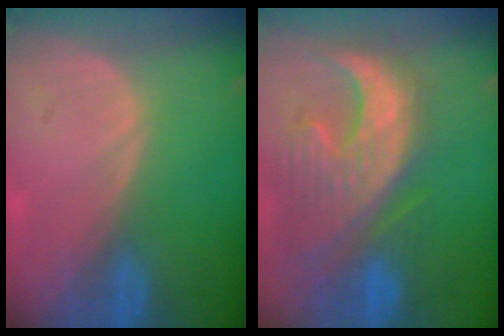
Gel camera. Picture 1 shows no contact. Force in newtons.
{"total": 12.8, "press": 11.1, "slide": 6.2}